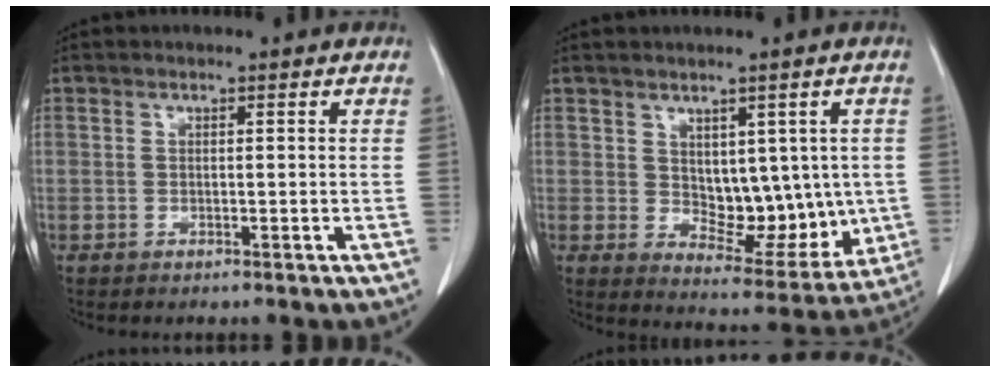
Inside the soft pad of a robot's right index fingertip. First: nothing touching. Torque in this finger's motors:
{"motor_torque": [0.03, 0.14, 0.05, 0.01]}